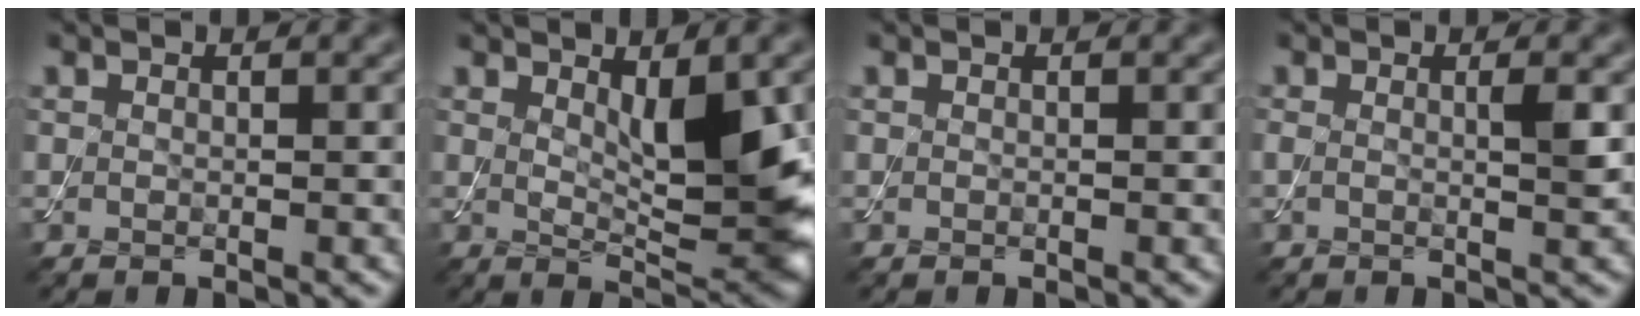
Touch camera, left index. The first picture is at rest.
{"total": 5.6, "force": [1.2, 1.9, 5.2], "torque": [-0.079, -0.007, 0.025]}
{"total": 0.0}
{"total": 1.6, "force": [0.2, 0.1, 1.6], "torque": [-0.028, -0.001, 0.000]}